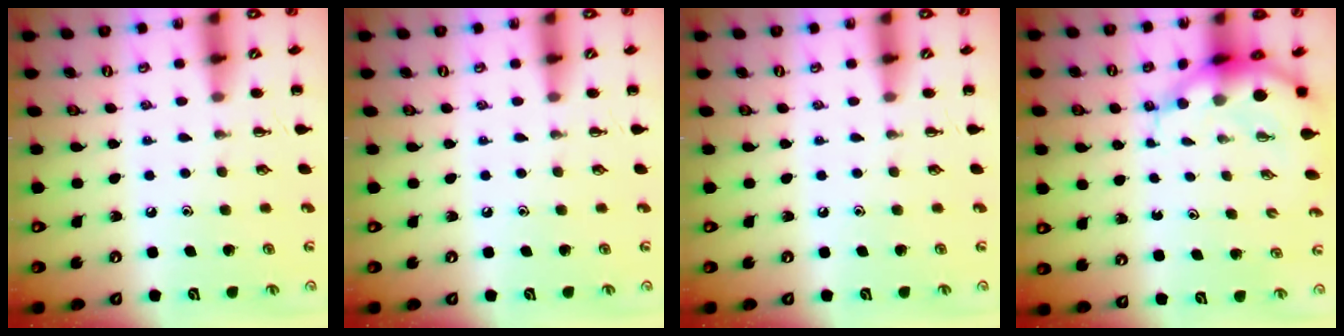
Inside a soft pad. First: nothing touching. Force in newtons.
{"total": 0.0}
{"total": 0.0}
{"total": 5.2, "press": 4.9, "slide": 1.9}